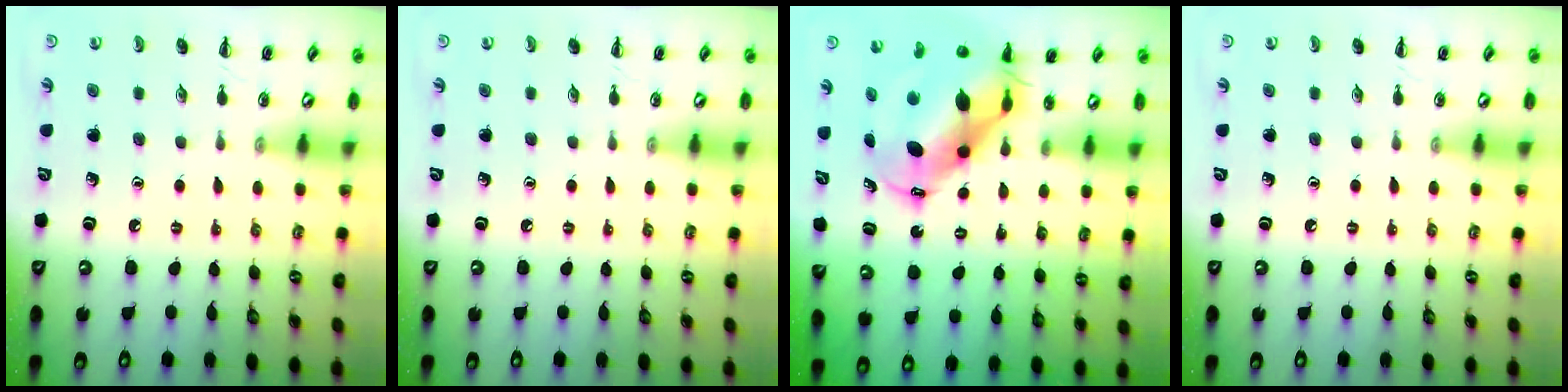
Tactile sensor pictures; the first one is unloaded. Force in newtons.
{"total": 0.0}
{"total": 11.0, "press": 10.7, "slide": 2.5}
{"total": 0.0}